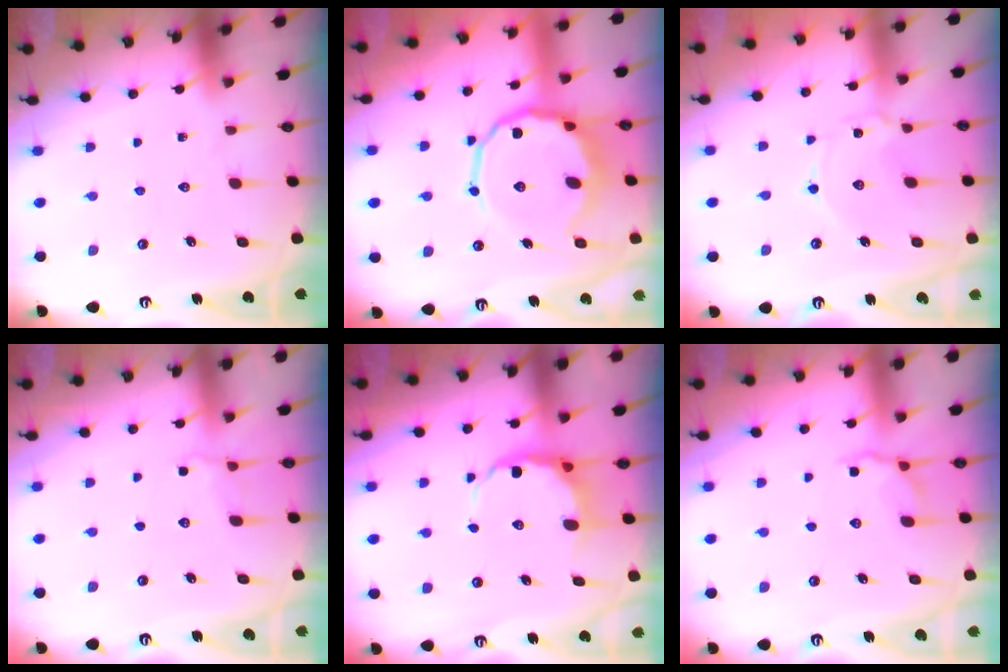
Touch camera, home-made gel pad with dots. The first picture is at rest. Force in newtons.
{"total": 11.9, "press": 11.5, "slide": 2.9}
{"total": 1.5, "press": 1.5, "slide": 0.3}
{"total": 4.9, "press": 4.7, "slide": 1.4}
{"total": 7.8, "press": 7.6, "slide": 1.8}
{"total": 5.1, "press": 4.9, "slide": 1.5}